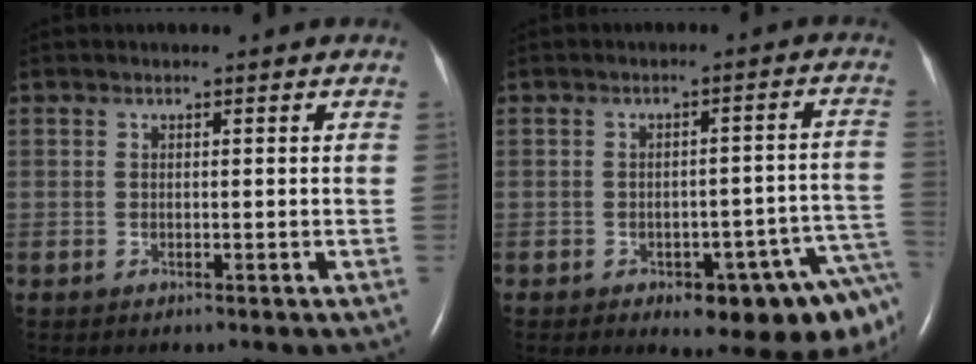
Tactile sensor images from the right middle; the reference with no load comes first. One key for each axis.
{"total": 12.7, "fx": -7.4, "fy": 3.0, "fz": 9.9, "tx": -0.050, "ty": 0.037, "tz": -0.087}